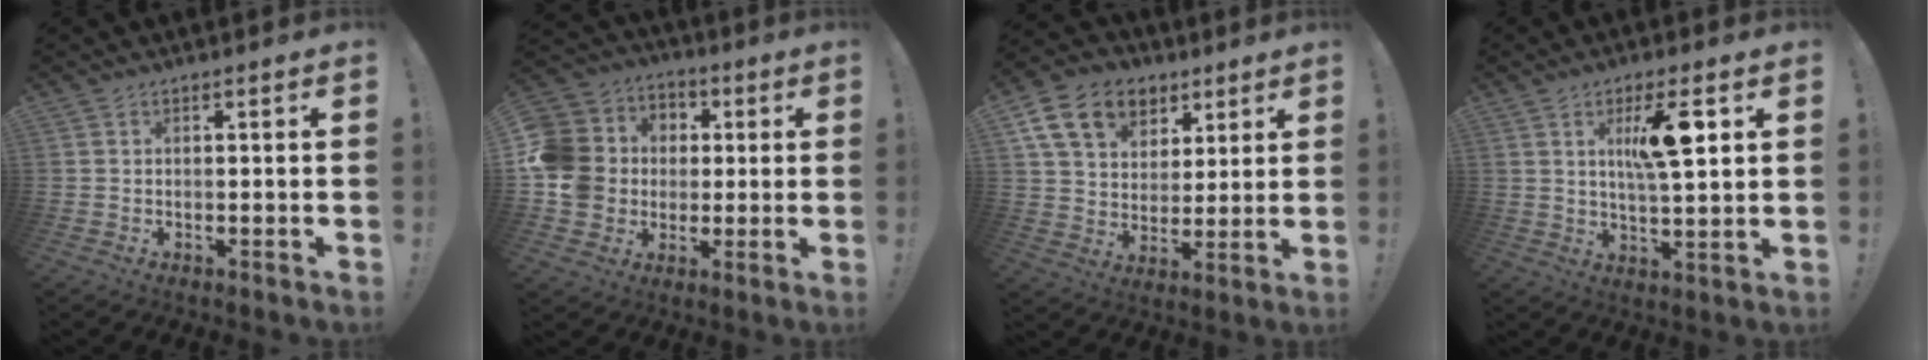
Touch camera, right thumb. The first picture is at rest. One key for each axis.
{"total": 14.5, "fx": 0.0, "fy": 13.3, "fz": 5.9, "tx": -0.106, "ty": 0.007, "tz": 0.015}
{"total": 17.0, "fx": 8.2, "fy": 12.2, "fz": 8.5, "tx": -0.126, "ty": -0.037, "tz": 0.158}
{"total": 11.8, "fx": 4.2, "fy": 2.5, "fz": 10.8, "tx": -0.163, "ty": -0.012, "tz": 0.060}